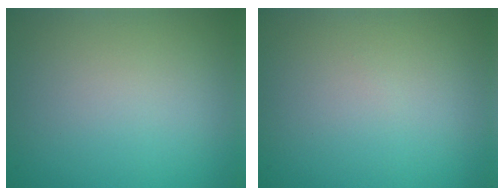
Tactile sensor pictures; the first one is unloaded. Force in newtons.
{"total": 0.0}